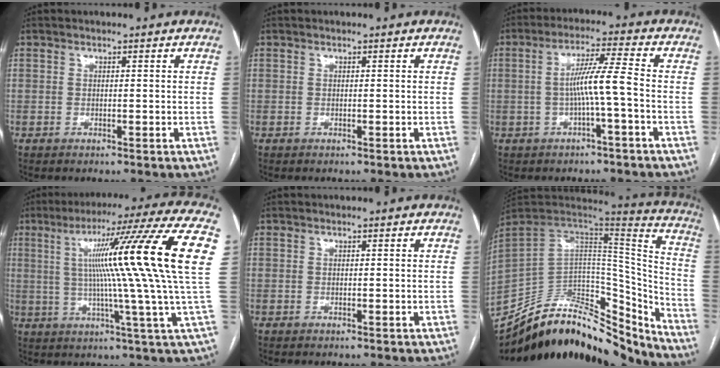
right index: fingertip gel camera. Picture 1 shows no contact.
{"total": 0.0}
{"total": 6.4, "force": [-1.3, -0.7, 6.2], "torque": [-0.113, 0.014, -0.022]}
{"total": 21.5, "force": [4.4, -2.5, 20.9], "torque": [-0.292, 0.012, 0.046]}
{"total": 0.0}
{"total": 34.4, "force": [-28.4, 13.0, 14.5], "torque": [-0.261, -0.001, -0.411]}